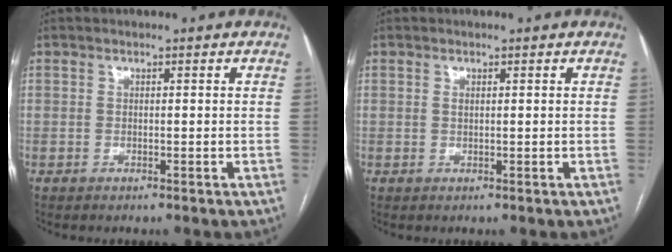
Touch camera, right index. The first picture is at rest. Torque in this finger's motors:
{"motor_torque": [-0.03, 0.11, 0.02, 0.01]}